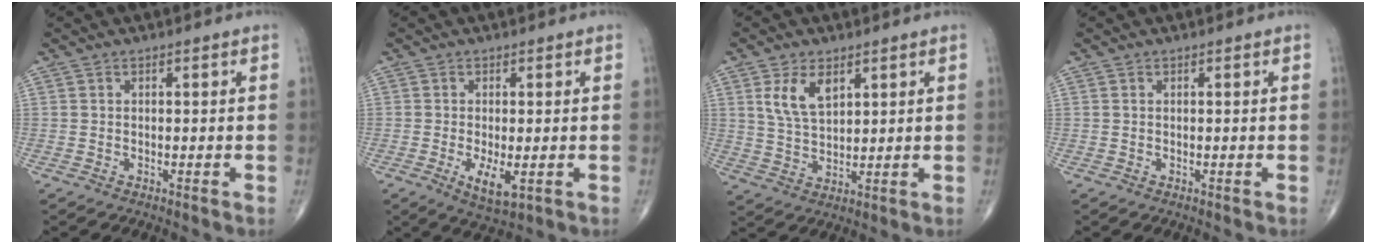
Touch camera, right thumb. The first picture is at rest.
{"total": 5.4, "force": [-1.4, 2.0, 4.8], "torque": [-0.087, -0.014, -0.018]}
{"total": 7.2, "force": [3.2, 3.9, 5.1], "torque": [-0.087, -0.014, 0.070]}
{"total": 0.0}